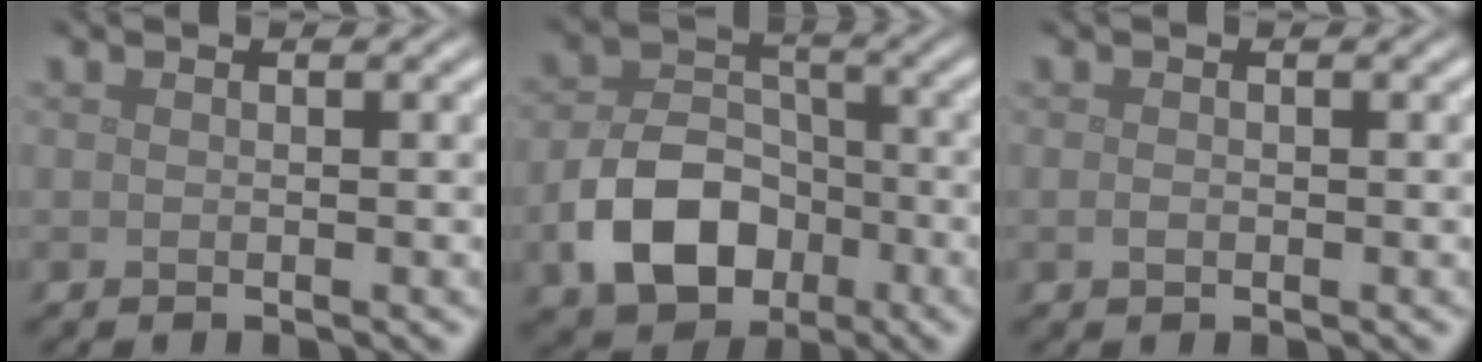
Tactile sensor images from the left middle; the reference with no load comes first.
{"total": 7.6, "force": [-3.0, 5.4, 4.5], "torque": [-0.083, -0.006, -0.053]}
{"total": 0.7, "force": [-0.2, 0.5, 0.5], "torque": [-0.011, -0.002, -0.004]}